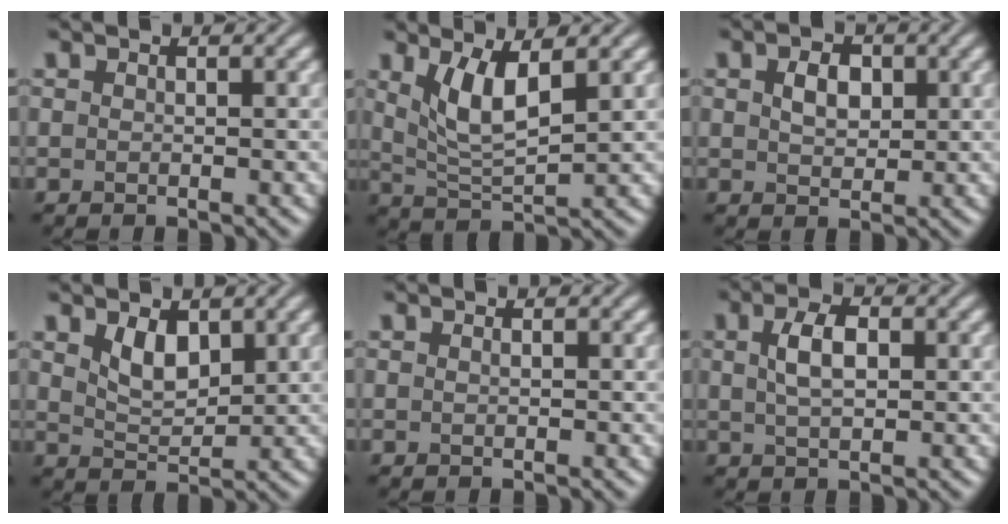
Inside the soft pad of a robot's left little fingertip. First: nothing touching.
{"total": 4.5, "force": [1.8, 1.4, 3.8], "torque": [-0.084, -0.009, 0.040]}
{"total": 2.5, "force": [0.7, 1.7, 1.8], "torque": [-0.037, 0.002, 0.012]}
{"total": 3.0, "force": [1.5, 1.6, 2.0], "torque": [-0.042, -0.006, 0.033]}
{"total": 0.0}
{"total": 3.3, "force": [0.8, 1.7, 2.7], "torque": [-0.058, 0.004, 0.014]}